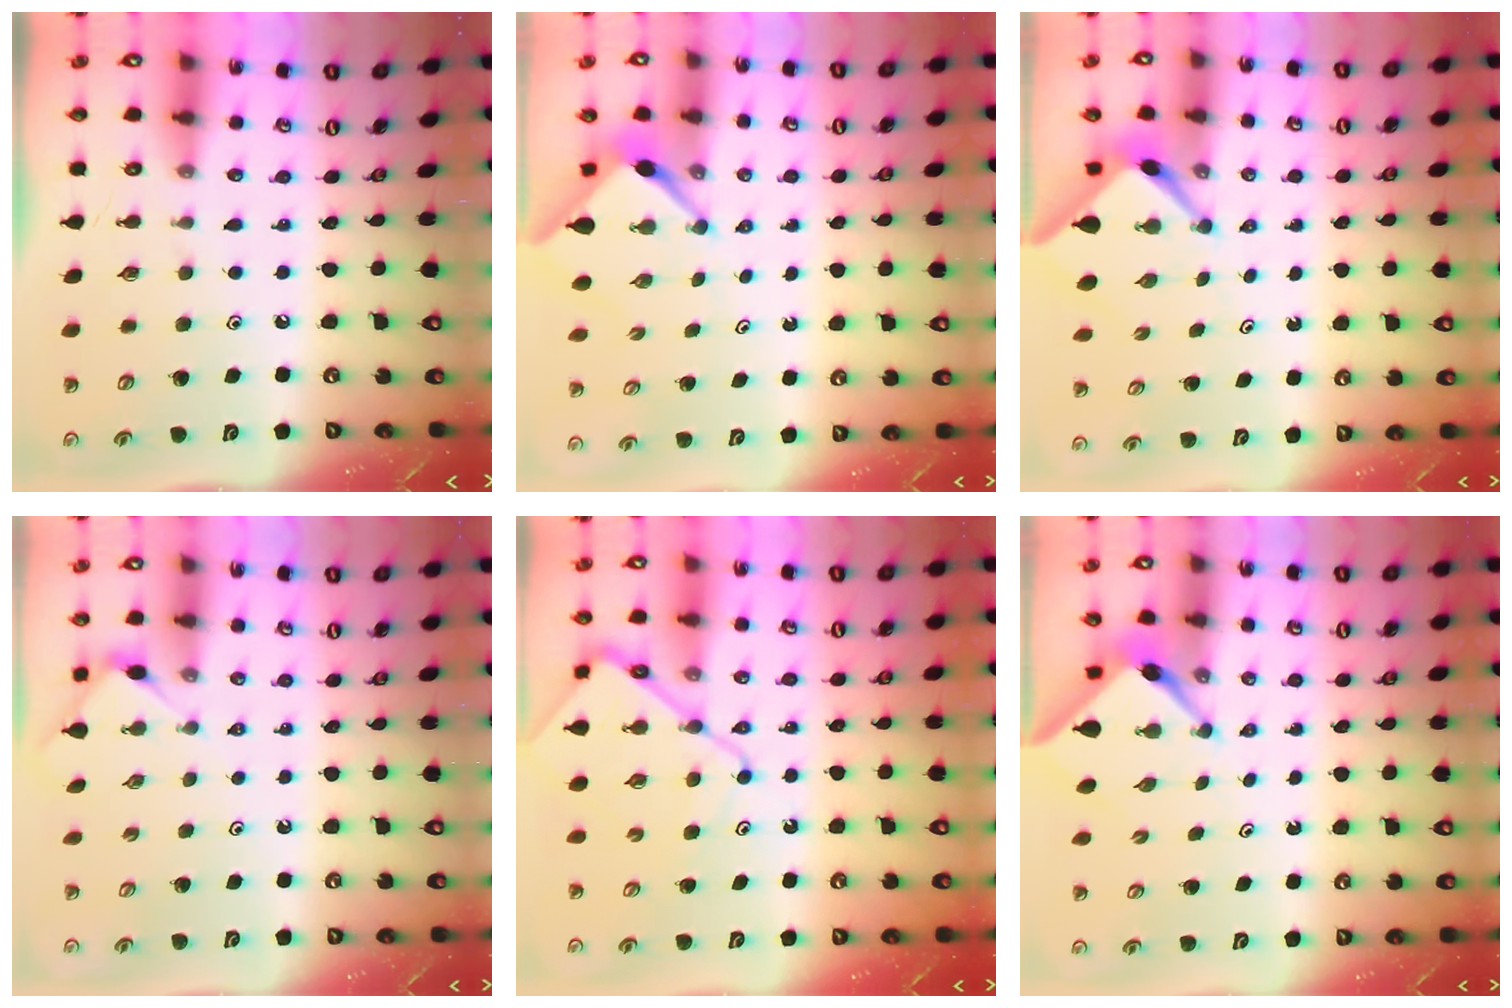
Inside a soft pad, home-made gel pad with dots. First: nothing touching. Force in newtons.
{"total": 2.8, "press": 2.8, "slide": 0.2}
{"total": 2.5, "press": 2.5, "slide": 0.2}
{"total": 3.6, "press": 3.6, "slide": 0.4}
{"total": 11.7, "press": 11.6, "slide": 1.1}
{"total": 3.1, "press": 3.1, "slide": 0.3}